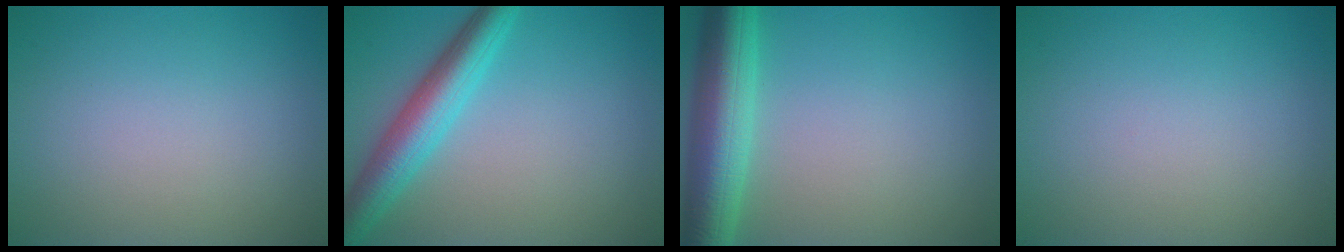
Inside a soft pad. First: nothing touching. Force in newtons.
{"total": 5.3, "press": 5.3, "slide": 0.2}
{"total": 7.3, "press": 7.3, "slide": 0.2}
{"total": 0.0}